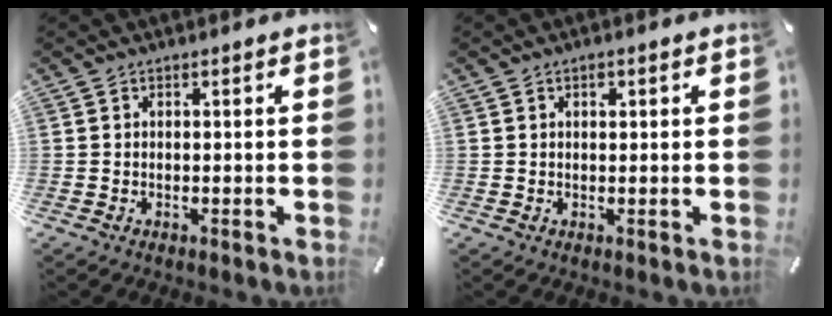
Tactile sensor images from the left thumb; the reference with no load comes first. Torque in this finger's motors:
{"motor_torque": [-0.20, -0.38, -0.04, 0.06, -0.03]}